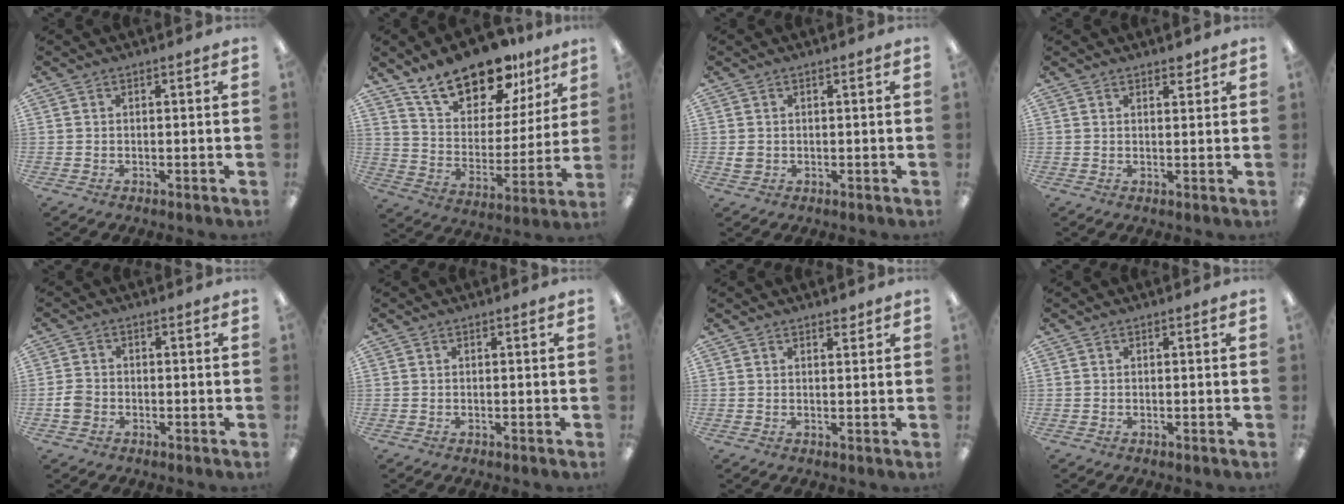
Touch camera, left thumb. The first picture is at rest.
{"total": 18.9, "force": [15.1, 8.2, 7.9], "torque": [-0.139, -0.101, 0.267]}
{"total": 1.9, "force": [0.3, 1.6, 0.9], "torque": [-0.010, 0.001, 0.004]}
{"total": 2.3, "force": [1.9, 0.8, 0.9], "torque": [-0.004, -0.008, 0.032]}
{"total": 3.3, "force": [-1.1, 2.7, 1.6], "torque": [-0.033, 0.005, -0.022]}
{"total": 0.0}
{"total": 1.9, "force": [1.6, 0.7, 0.7], "torque": [0.000, -0.008, 0.026]}
{"total": 0.0}